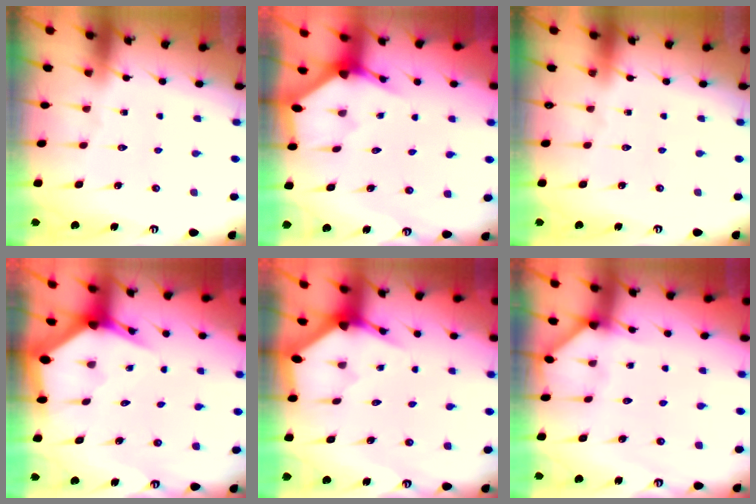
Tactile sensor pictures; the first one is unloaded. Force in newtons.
{"total": 2.8, "press": 2.8, "slide": 0.2}
{"total": 0.0}
{"total": 3.7, "press": 3.7, "slide": 0.3}
{"total": 3.2, "press": 3.2, "slide": 0.2}
{"total": 2.7, "press": 2.7, "slide": 0.2}